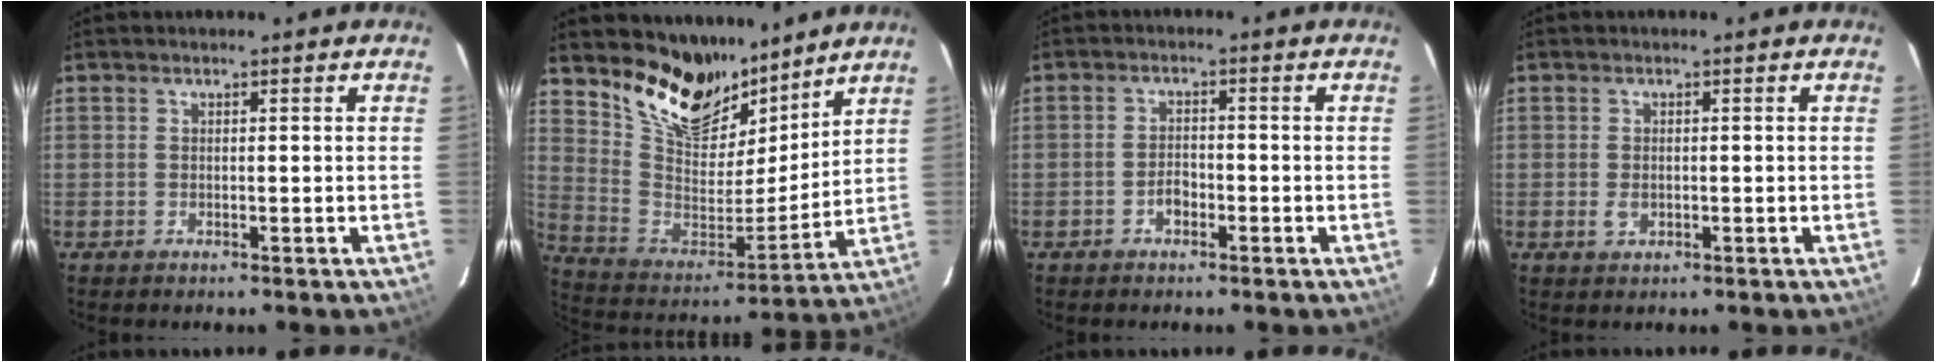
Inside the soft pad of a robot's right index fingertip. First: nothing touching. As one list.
[{"total": 17.6, "force": [13.5, 8.2, 7.6], "torque": [-0.164, -0.009, 0.254]}, {"total": 2.5, "force": [-1.4, 1.4, 1.4], "torque": [-0.028, 0.006, -0.027]}, {"total": 1.9, "force": [-0.4, 1.3, 1.3], "torque": [-0.025, -0.001, -0.005]}]